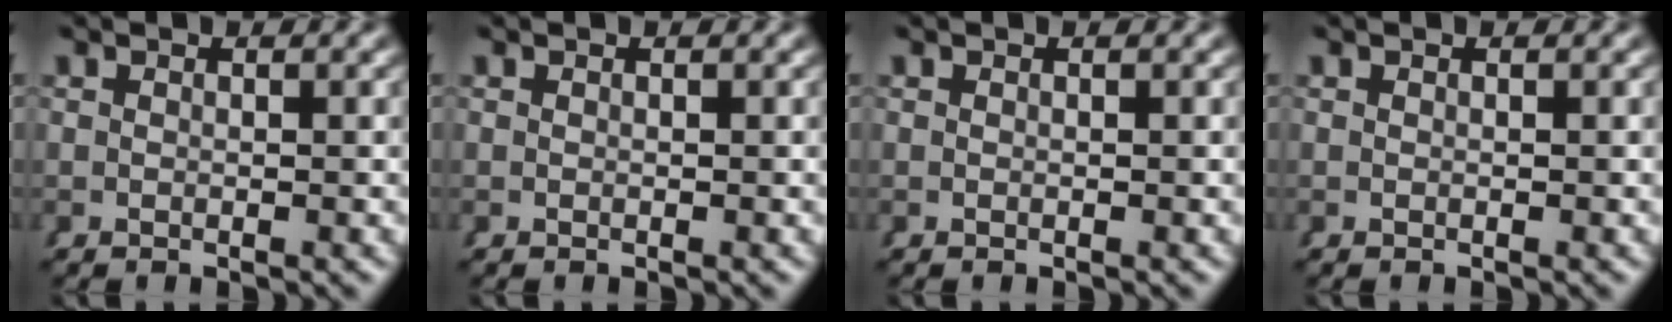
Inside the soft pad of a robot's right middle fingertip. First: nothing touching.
{"total": 0.0}
{"total": 0.0}
{"total": 0.0}